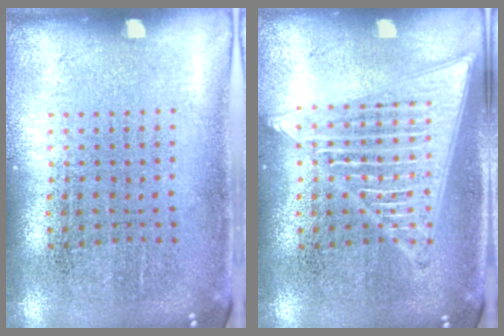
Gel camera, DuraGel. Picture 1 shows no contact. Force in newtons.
{"total": 2.9, "press": 2.9, "slide": 0.3}